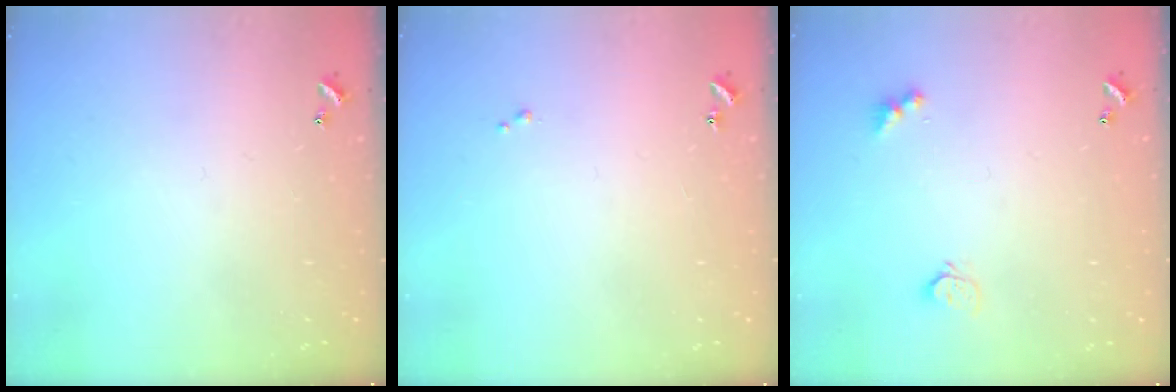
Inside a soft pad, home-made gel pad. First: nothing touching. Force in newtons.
{"total": 0.0}
{"total": 3.2, "press": 3.2, "slide": 0.5}